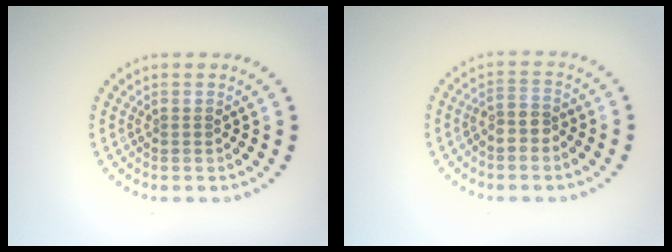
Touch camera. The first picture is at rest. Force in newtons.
{"total": 2.2, "press": 1.9, "slide": 1.1}